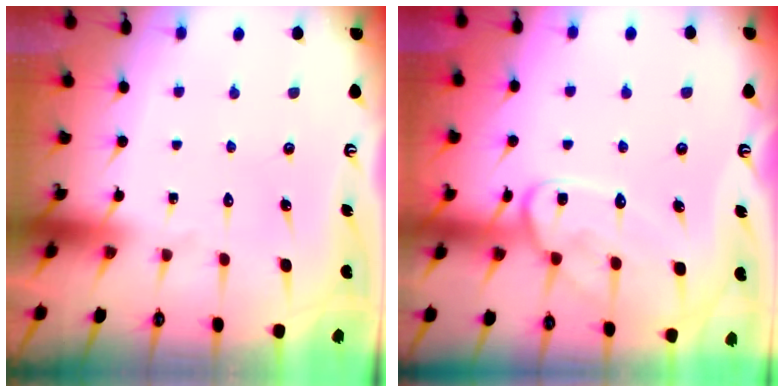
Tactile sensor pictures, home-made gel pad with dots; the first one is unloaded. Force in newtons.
{"total": 12.4, "press": 12.3, "slide": 1.1}